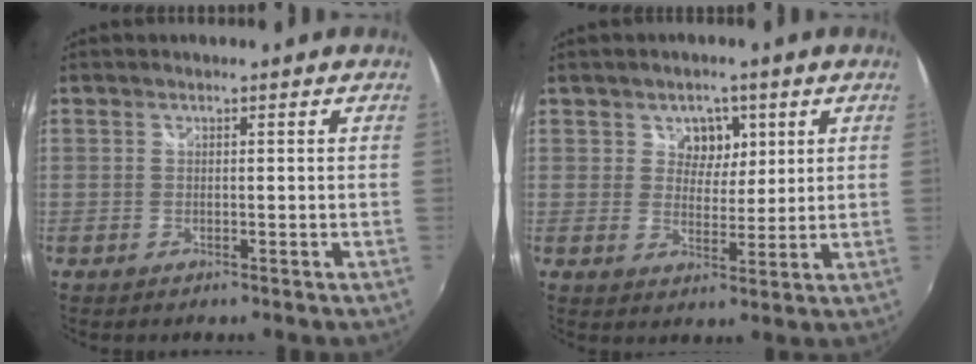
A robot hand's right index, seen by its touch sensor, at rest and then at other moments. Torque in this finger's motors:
{"motor_torque": [0.39, 0.38, 0.17, 0.03]}